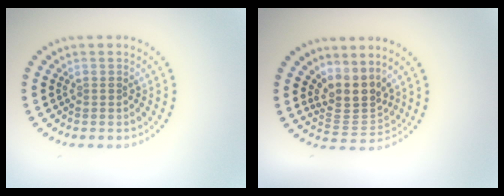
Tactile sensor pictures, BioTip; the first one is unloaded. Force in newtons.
{"total": 3.6, "press": 2.7, "slide": 2.4}